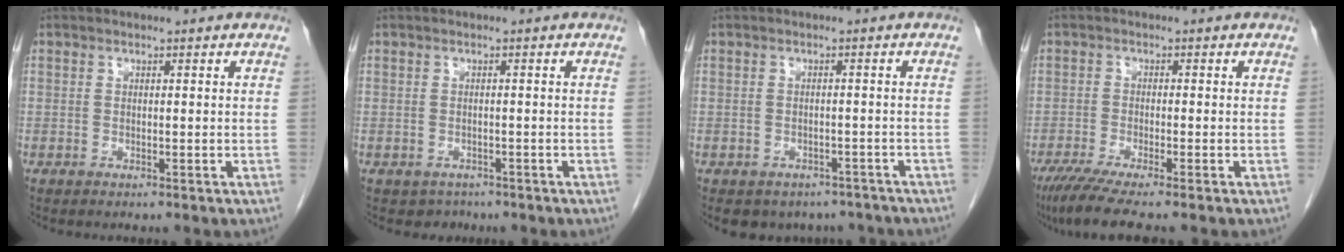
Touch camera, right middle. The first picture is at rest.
{"total": 2.2, "force": [-1.5, 1.6, 0.0], "torque": [-0.005, 0.005, -0.021]}
{"total": 8.1, "force": [-6.7, 4.4, 1.2], "torque": [-0.004, 0.010, -0.071]}
{"total": 6.6, "force": [-5.2, -0.2, 4.1], "torque": [-0.068, -0.019, -0.089]}